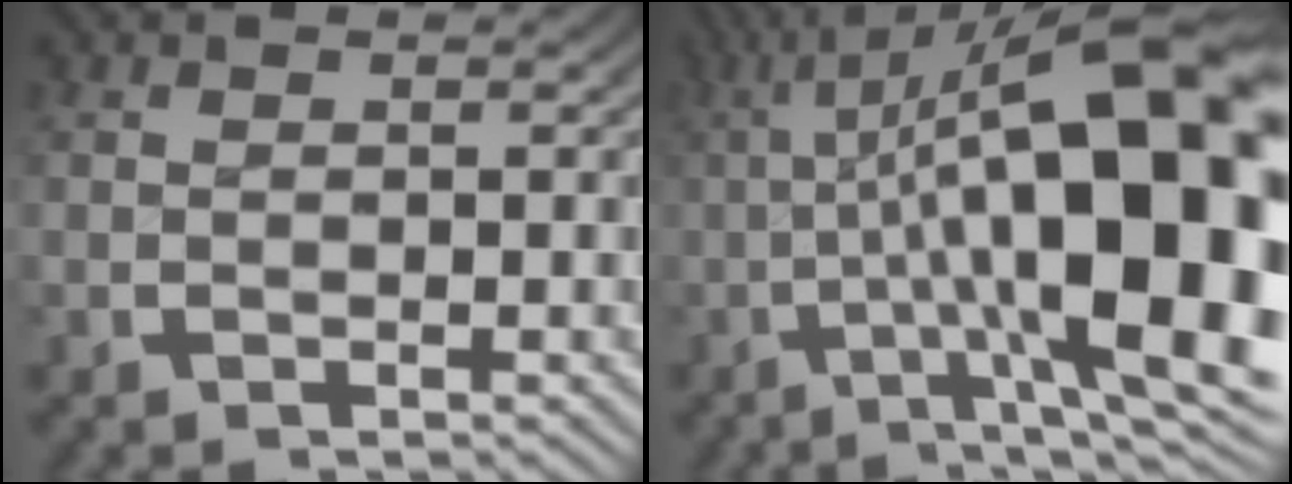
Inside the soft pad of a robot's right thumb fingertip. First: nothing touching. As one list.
[{"total": 20.2, "force": [-1.0, 10.1, 17.5], "torque": [-0.254, -0.053, 0.001]}]